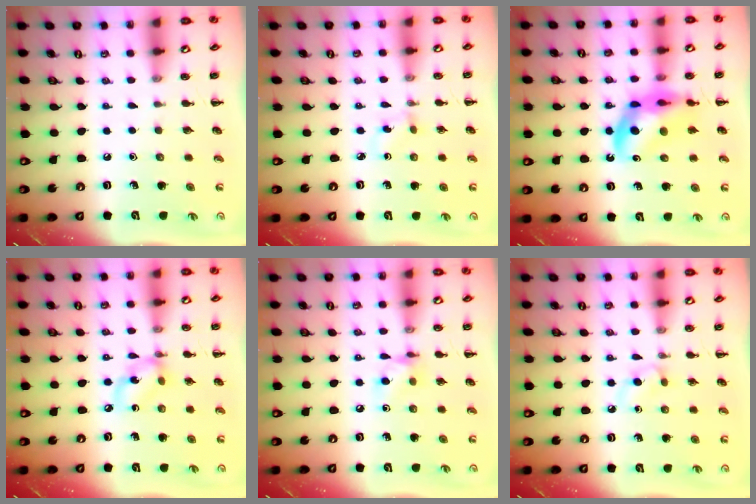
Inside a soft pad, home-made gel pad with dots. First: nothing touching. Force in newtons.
{"total": 1.9, "press": 1.6, "slide": 1.0}
{"total": 12.0, "press": 11.6, "slide": 3.0}
{"total": 6.5, "press": 6.3, "slide": 1.5}
{"total": 6.3, "press": 6.3, "slide": 0.6}
{"total": 2.9, "press": 2.7, "slide": 1.2}